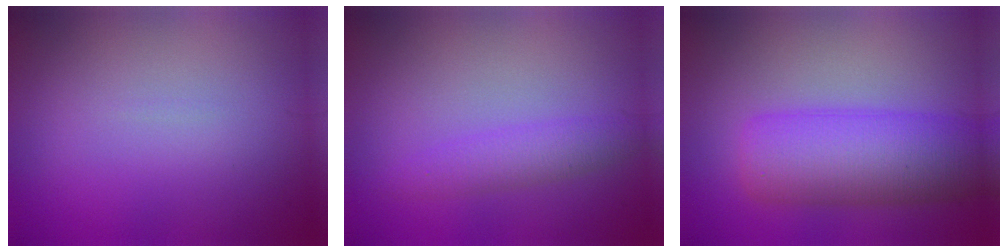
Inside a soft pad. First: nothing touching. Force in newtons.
{"total": 2.3, "press": 2.3, "slide": 0.1}
{"total": 8.1, "press": 8.1, "slide": 0.2}